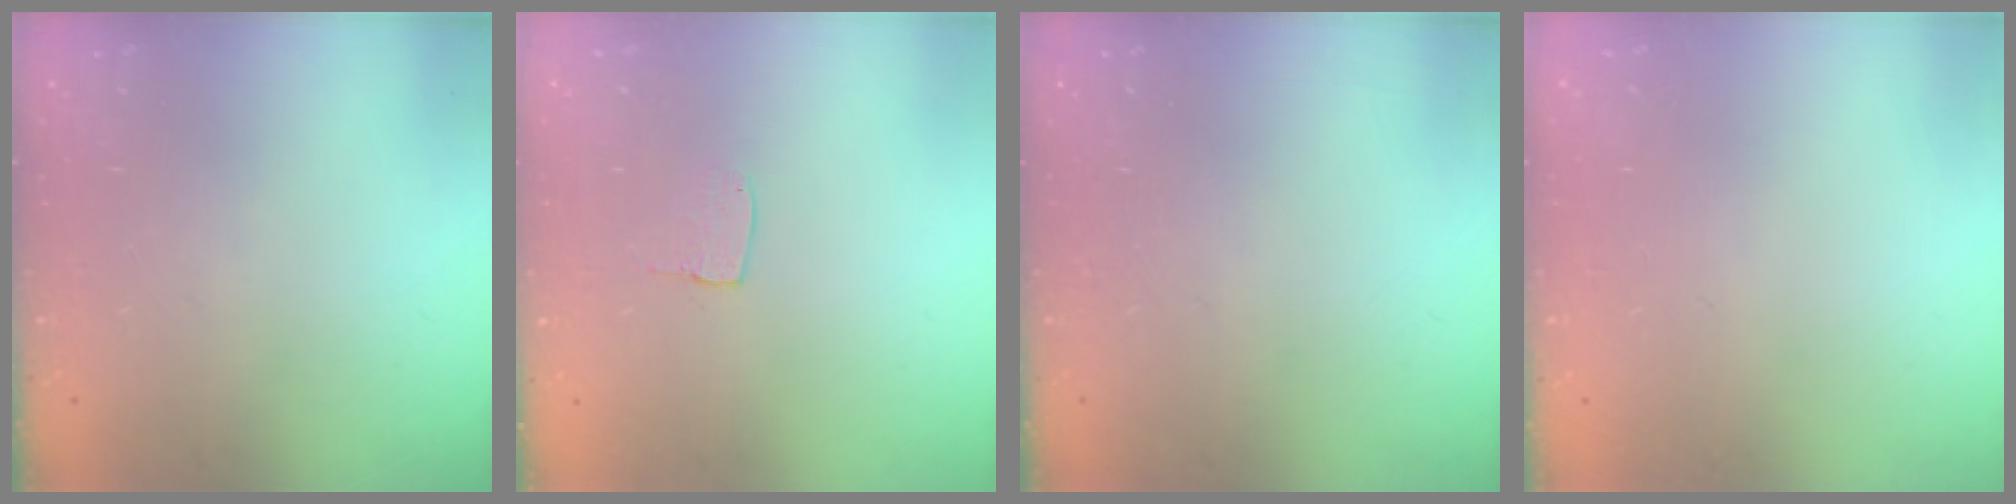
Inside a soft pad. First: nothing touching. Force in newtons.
{"total": 3.4, "press": 3.4, "slide": 0.2}
{"total": 0.0}
{"total": 0.0}